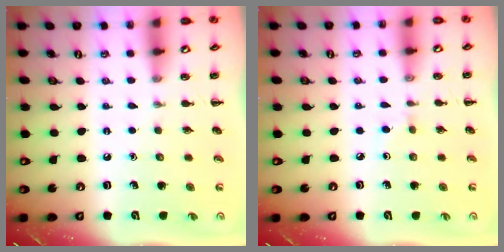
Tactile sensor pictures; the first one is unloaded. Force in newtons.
{"total": 2.0, "press": 1.7, "slide": 1.0}